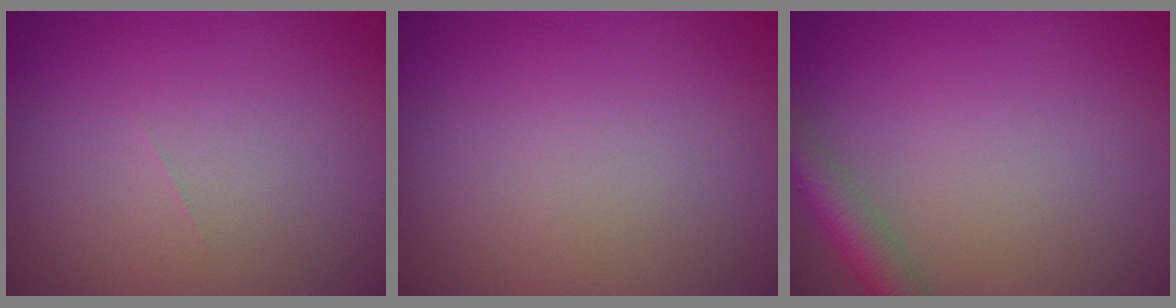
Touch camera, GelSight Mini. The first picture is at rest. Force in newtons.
{"total": 0.0}
{"total": 3.0, "press": 3.0, "slide": 0.1}